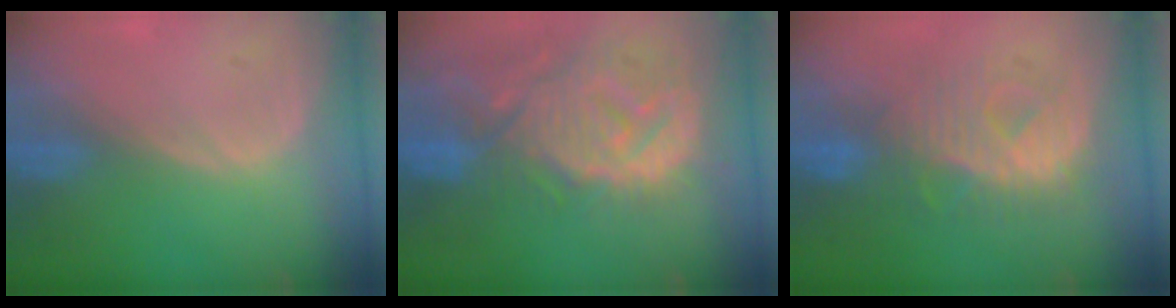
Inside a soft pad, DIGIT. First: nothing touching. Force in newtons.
{"total": 14.0, "press": 12.1, "slide": 7.1}
{"total": 8.4, "press": 8.4, "slide": 0.1}